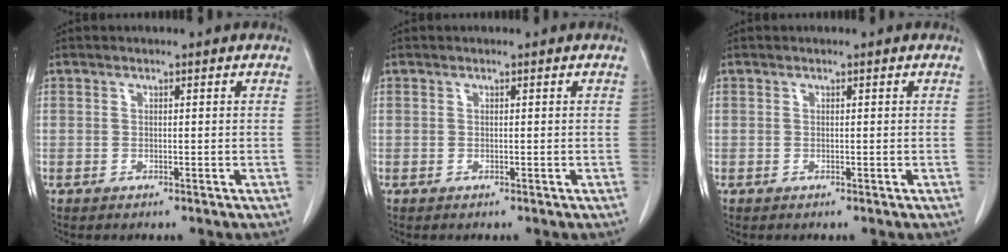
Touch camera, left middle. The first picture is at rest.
{"total": 0.0}
{"total": 0.0}